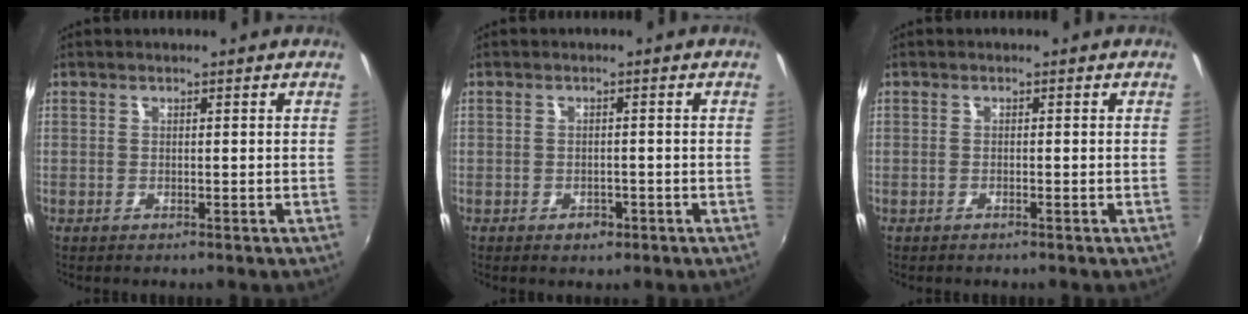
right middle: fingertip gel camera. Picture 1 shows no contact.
{"total": 2.2, "force": [-1.3, 1.5, 1.0], "torque": [-0.018, -0.001, -0.017]}
{"total": 0.5, "force": [-0.5, 0.1, 0.2], "torque": [-0.003, -0.002, -0.011]}